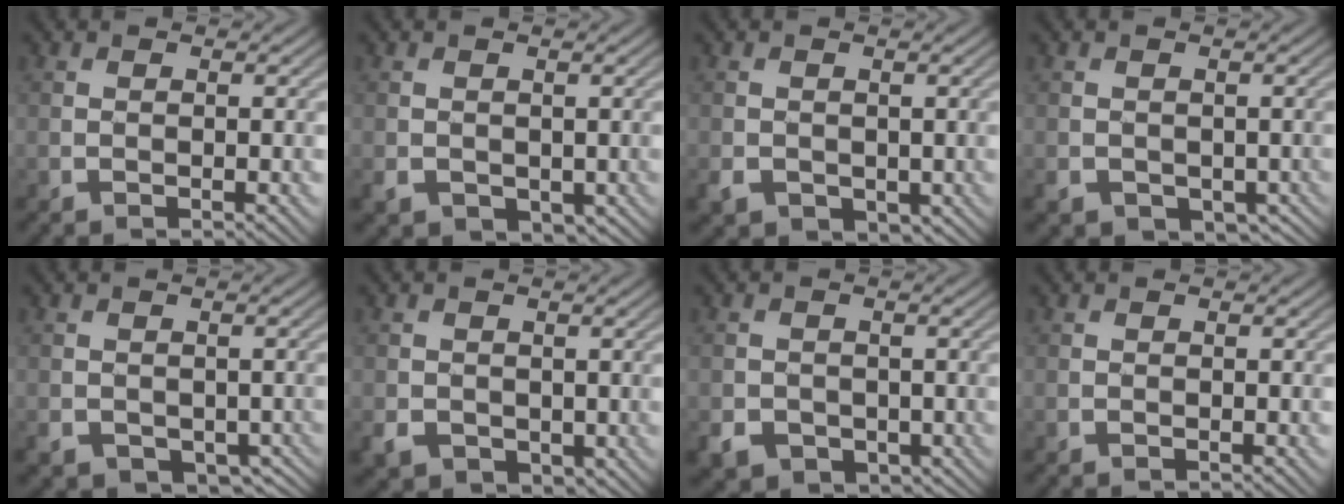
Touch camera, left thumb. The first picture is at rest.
{"total": 2.7, "force": [-0.5, 2.4, 1.3], "torque": [-0.040, -0.017, -0.007]}
{"total": 2.9, "force": [-0.7, 2.4, 1.4], "torque": [-0.038, -0.013, -0.012]}
{"total": 3.8, "force": [-1.6, 3.1, 1.5], "torque": [-0.039, -0.020, -0.019]}
{"total": 4.8, "force": [-2.2, 3.8, 1.9], "torque": [-0.042, -0.021, -0.023]}
{"total": 3.0, "force": [-0.4, 2.6, 1.4], "torque": [-0.041, -0.013, -0.004]}
{"total": 4.5, "force": [-1.7, 3.8, 1.6], "torque": [-0.041, -0.009, -0.030]}
{"total": 0.0}